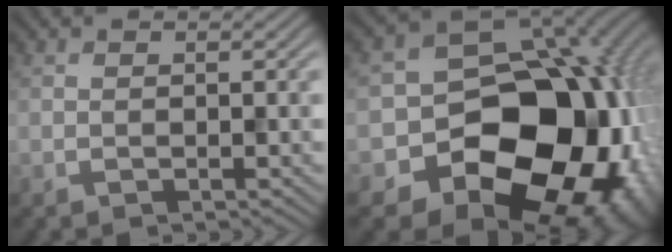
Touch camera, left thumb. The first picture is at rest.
{"total": 19.3, "force": [-5.6, 15.5, 10.0], "torque": [-0.149, -0.045, -0.089]}